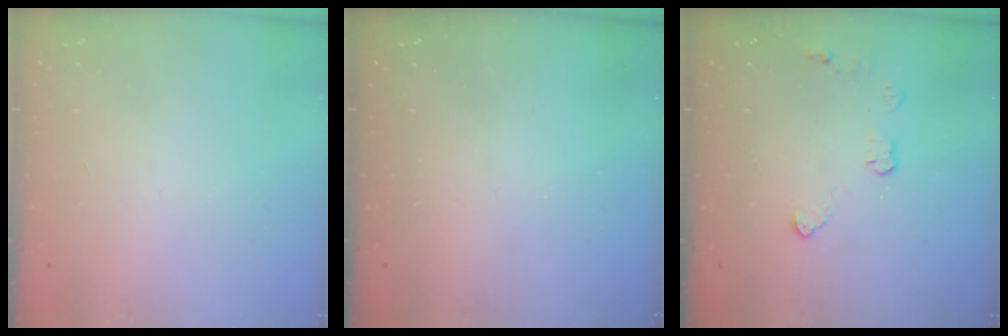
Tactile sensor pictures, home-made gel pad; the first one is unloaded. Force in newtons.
{"total": 0.0}
{"total": 4.5, "press": 4.5, "slide": 0.6}